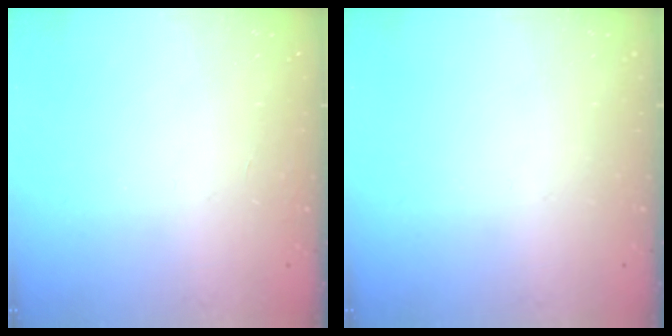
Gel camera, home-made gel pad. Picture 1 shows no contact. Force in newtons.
{"total": 0.0}